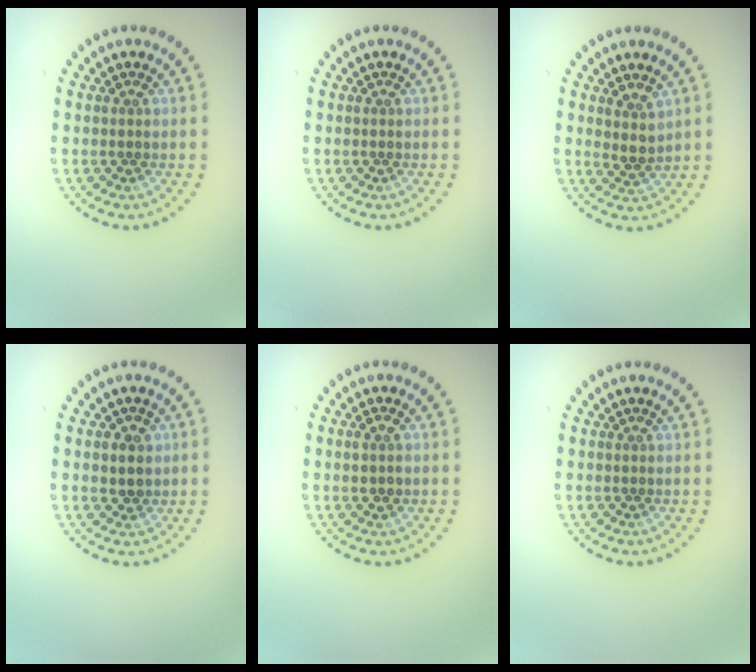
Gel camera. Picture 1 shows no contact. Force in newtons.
{"total": 0.0}
{"total": 2.1, "press": 1.7, "slide": 1.3}
{"total": 1.9, "press": 1.7, "slide": 0.7}
{"total": 1.5, "press": 1.4, "slide": 0.4}
{"total": 0.0}